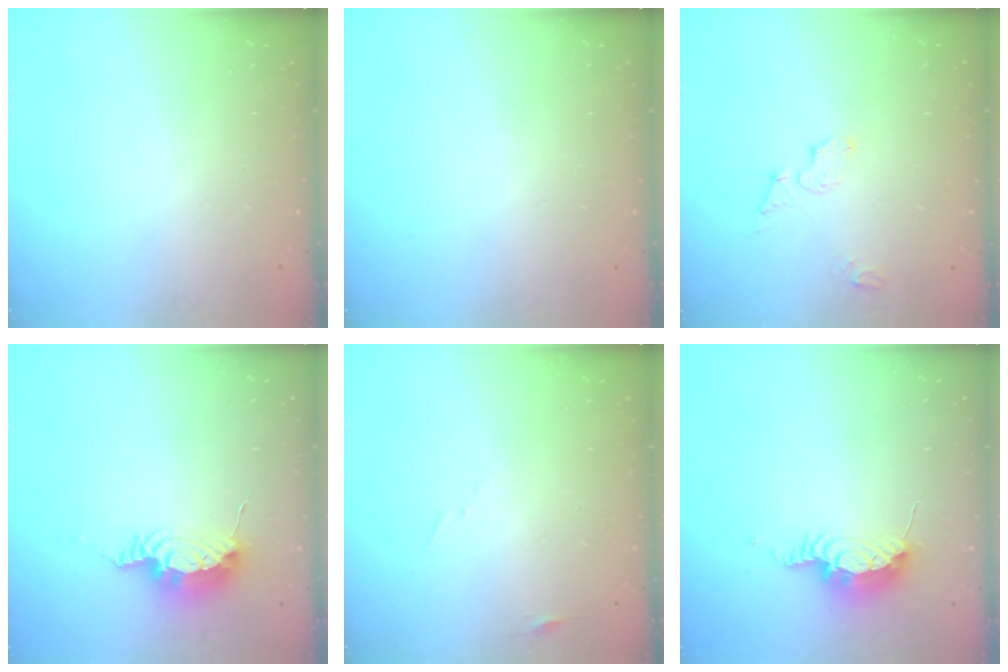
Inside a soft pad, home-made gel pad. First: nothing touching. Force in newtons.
{"total": 0.0}
{"total": 4.7, "press": 4.7, "slide": 0.5}
{"total": 8.6, "press": 8.6, "slide": 0.9}
{"total": 2.9, "press": 2.9, "slide": 0.2}
{"total": 8.0, "press": 7.9, "slide": 0.9}